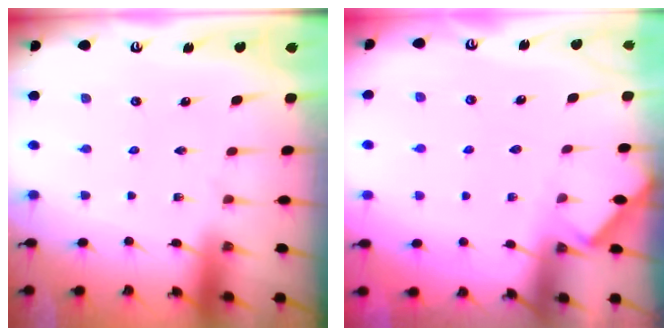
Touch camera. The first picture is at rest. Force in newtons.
{"total": 2.3, "press": 2.3, "slide": 0.3}